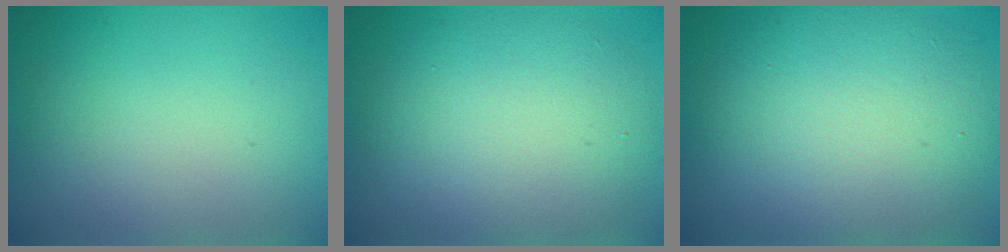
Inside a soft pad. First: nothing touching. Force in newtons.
{"total": 7.3, "press": 7.3, "slide": 0.7}
{"total": 10.2, "press": 10.1, "slide": 0.9}